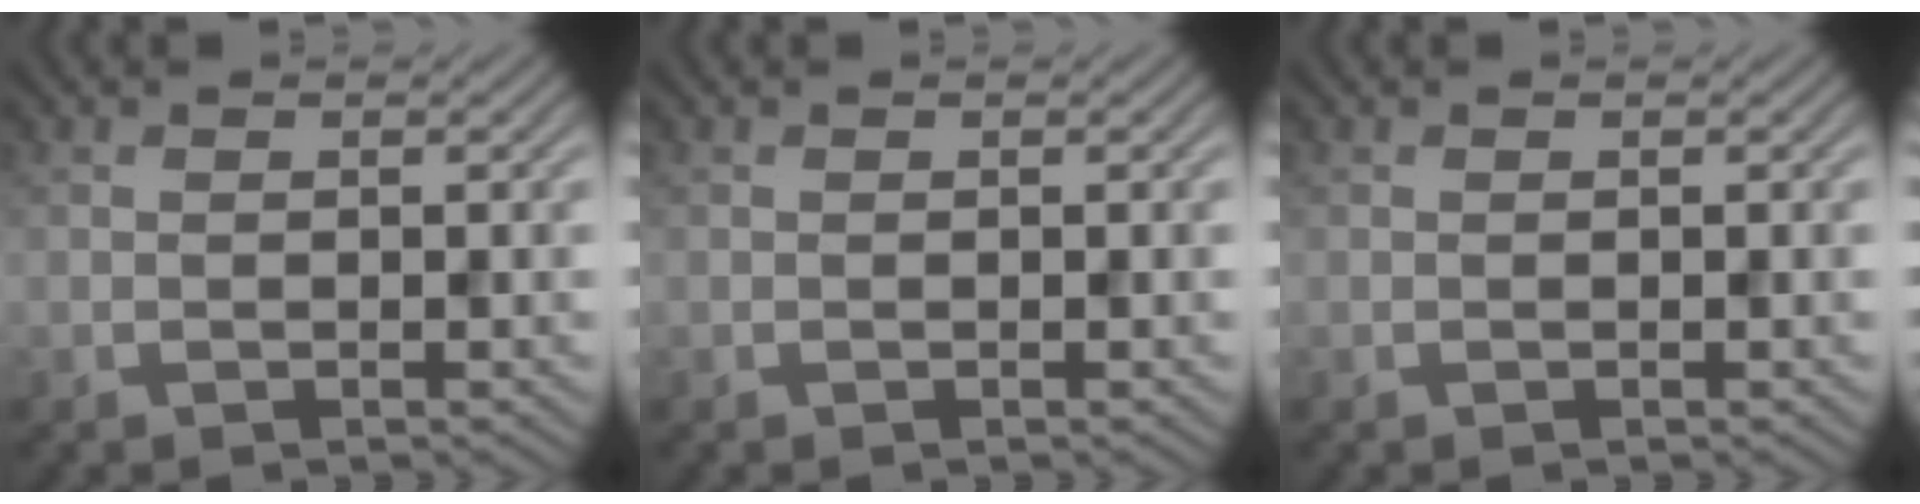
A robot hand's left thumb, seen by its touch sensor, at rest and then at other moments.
{"total": 0.0}
{"total": 0.0}